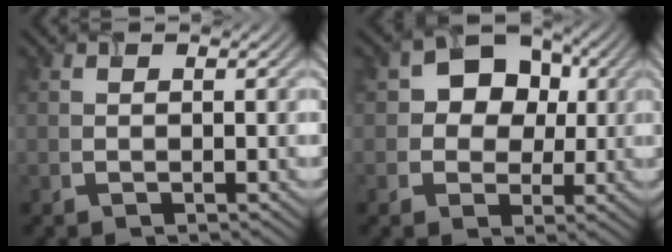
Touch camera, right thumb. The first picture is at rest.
{"total": 7.9, "force": [1.7, 6.6, 4.0], "torque": [-0.074, 0.020, 0.005]}